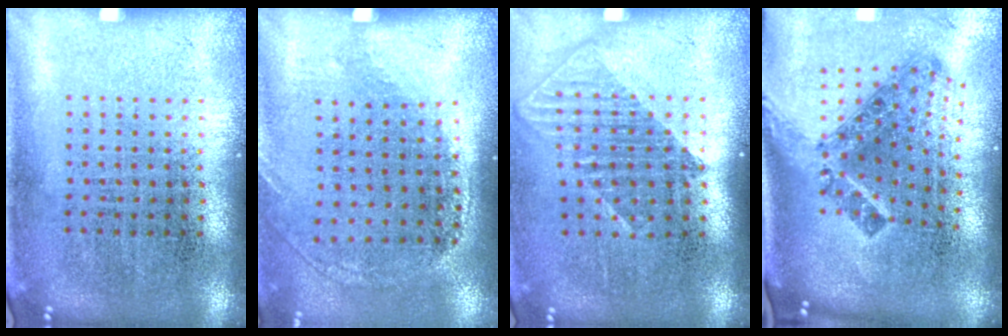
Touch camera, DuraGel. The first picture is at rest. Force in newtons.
{"total": 1.2, "press": 0.9, "slide": 0.8}
{"total": 1.3, "press": 1.1, "slide": 0.7}
{"total": 1.9, "press": 1.3, "slide": 1.3}